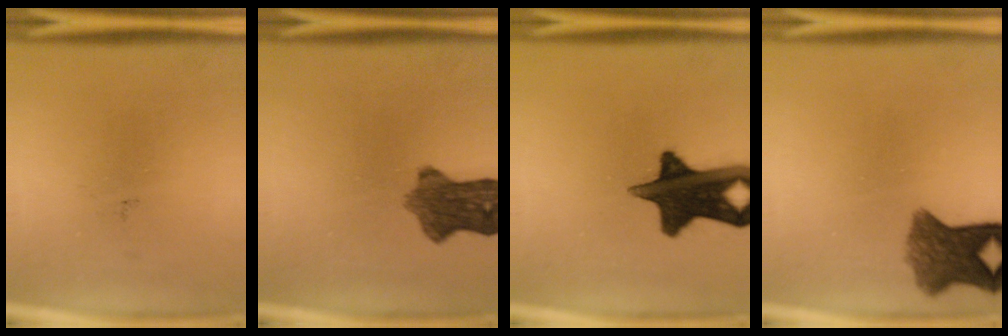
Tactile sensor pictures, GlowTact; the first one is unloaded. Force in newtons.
{"total": 8.1}
{"total": 15.3}
{"total": 7.1}